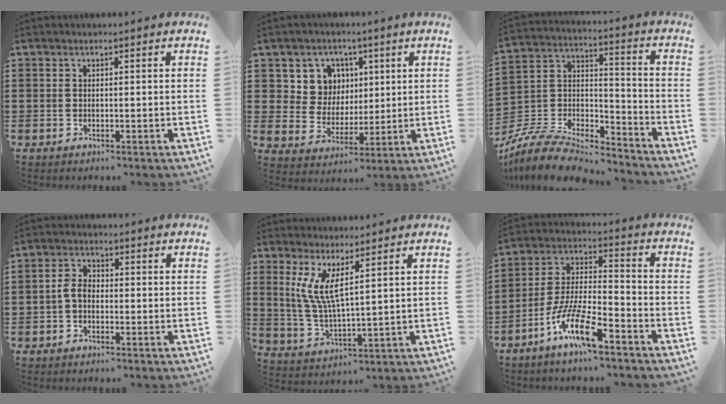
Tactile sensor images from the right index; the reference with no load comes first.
{"total": 7.6, "force": [3.1, 6.8, 1.3], "torque": [-0.060, 0.002, 0.059]}
{"total": 8.5, "force": [-7.9, 2.3, 2.4], "torque": [-0.058, 0.004, -0.158]}
{"total": 3.1, "force": [-0.8, 1.9, 2.3], "torque": [-0.066, -0.003, -0.023]}
{"total": 6.2, "force": [2.9, 1.2, 5.3], "torque": [-0.127, -0.011, 0.048]}
{"total": 11.7, "force": [-7.8, 2.7, 8.3], "torque": [-0.181, 0.005, -0.152]}